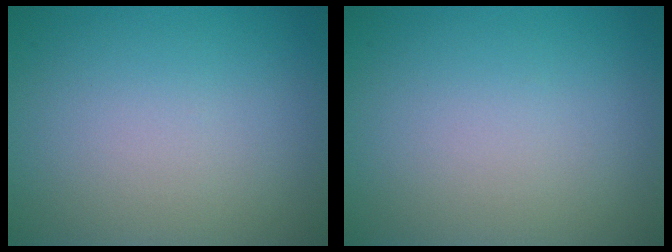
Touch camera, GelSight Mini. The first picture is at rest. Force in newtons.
{"total": 0.0}